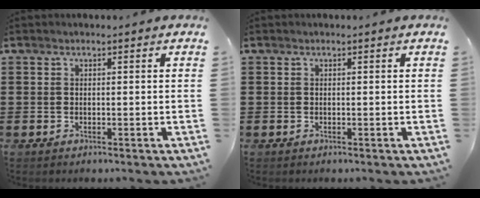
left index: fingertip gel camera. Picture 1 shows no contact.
{"total": 0.0}